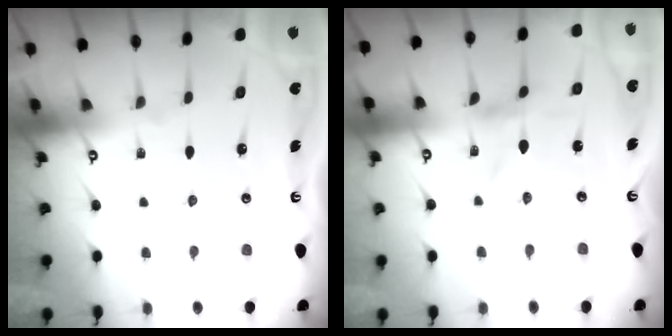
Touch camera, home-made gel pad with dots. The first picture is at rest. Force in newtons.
{"total": 0.0}